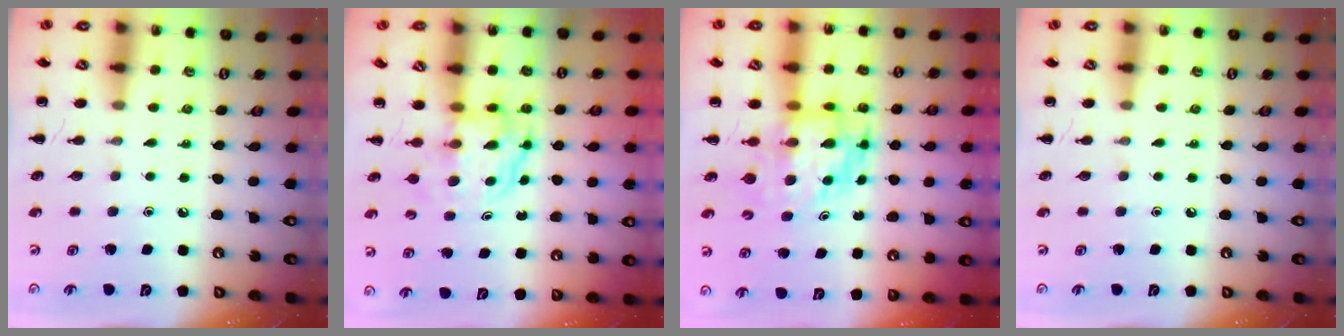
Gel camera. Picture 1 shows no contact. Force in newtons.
{"total": 3.9, "press": 3.9, "slide": 0.2}
{"total": 5.0, "press": 4.8, "slide": 1.3}
{"total": 0.0}